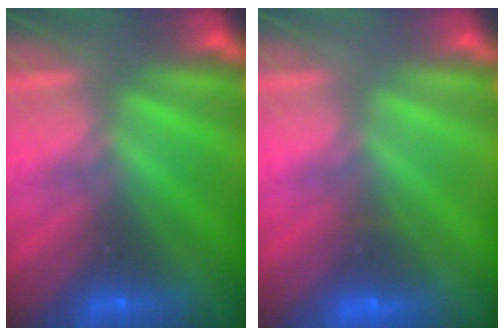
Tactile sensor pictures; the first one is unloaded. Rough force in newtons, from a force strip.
{"total": 2.0}